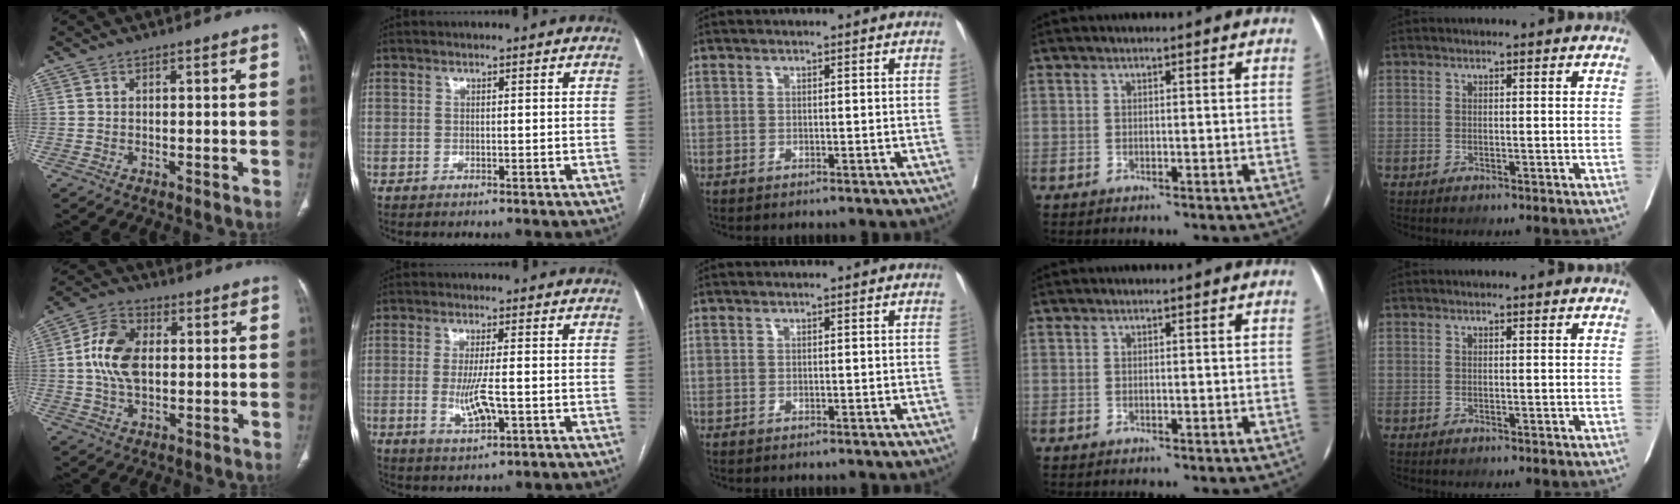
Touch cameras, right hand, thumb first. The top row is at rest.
{"thumb": {"total": 10.5, "force": [0.7, 6.8, 8.0], "torque": [-0.149, 0.011, 0.011]}, "index": {"total": 5.5, "force": [-1.0, 1.1, 5.3], "torque": [-0.112, -0.012, -0.015]}}